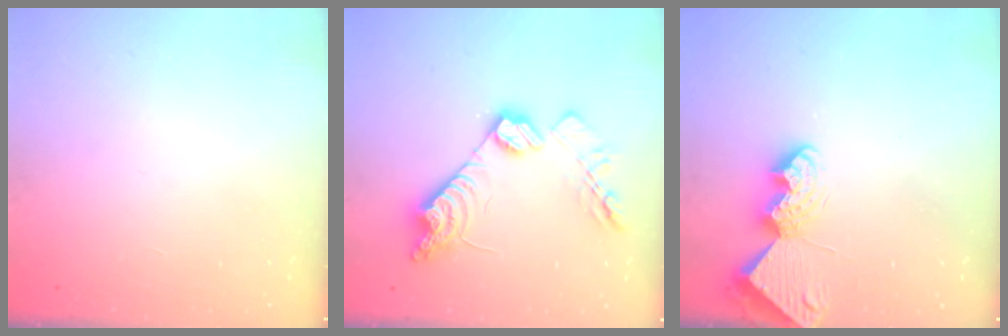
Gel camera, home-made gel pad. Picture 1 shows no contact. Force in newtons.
{"total": 15.0, "press": 15.0, "slide": 0.6}
{"total": 8.3, "press": 8.3, "slide": 1.0}